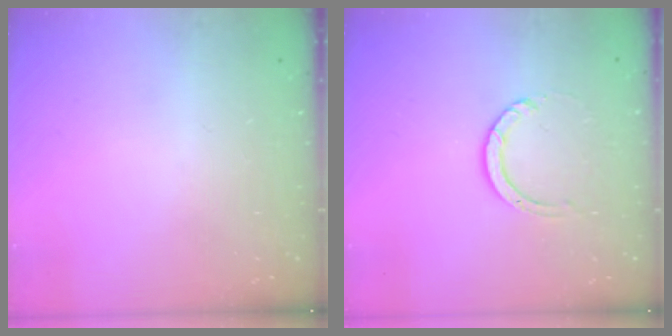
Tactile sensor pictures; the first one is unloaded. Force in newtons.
{"total": 3.1, "press": 3.1, "slide": 0.3}